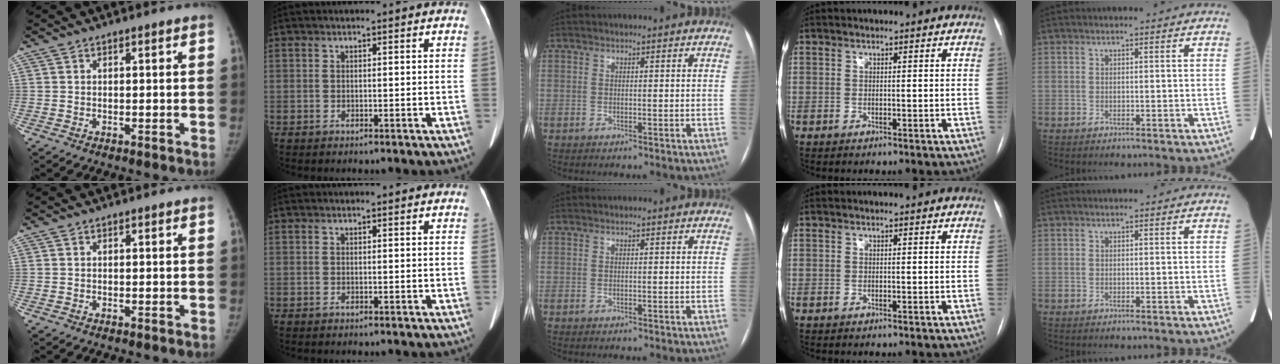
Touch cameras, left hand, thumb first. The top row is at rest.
{}